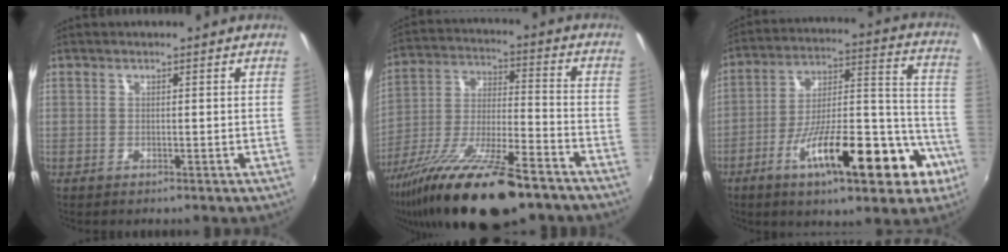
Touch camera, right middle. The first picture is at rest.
{"total": 22.5, "force": [-15.6, 5.5, 15.2], "torque": [-0.291, -0.045, -0.265]}
{"total": 22.9, "force": [-11.1, 6.9, 18.8], "torque": [-0.285, -0.005, -0.171]}